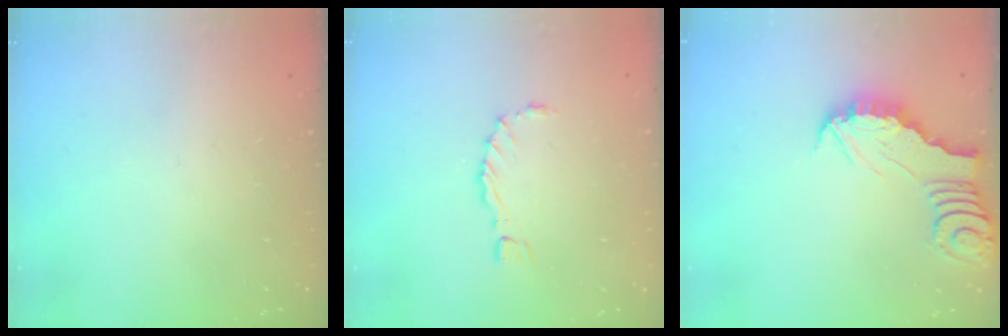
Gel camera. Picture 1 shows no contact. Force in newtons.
{"total": 1.2, "press": 1.2, "slide": 0.3}
{"total": 2.6, "press": 2.6, "slide": 0.2}